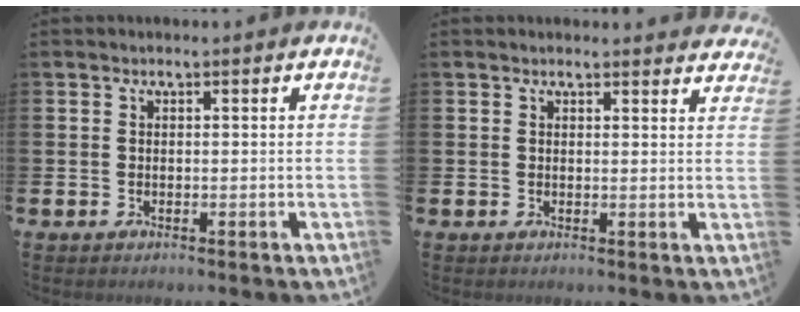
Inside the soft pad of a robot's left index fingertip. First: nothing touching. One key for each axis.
{"total": 1.6, "fx": 1.6, "fy": 0.1, "fz": 0.0, "tx": 0.007, "ty": -0.008, "tz": 0.028}